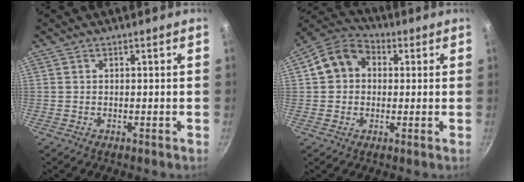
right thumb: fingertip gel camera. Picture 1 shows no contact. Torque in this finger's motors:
{"motor_torque": [-0.43, 0.84, 0.35, -0.28, 0.22]}